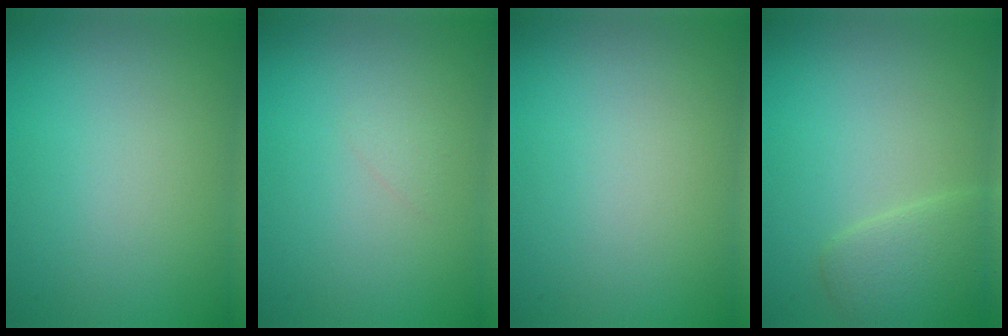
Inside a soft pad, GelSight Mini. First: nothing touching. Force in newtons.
{"total": 0.6, "press": 0.6, "slide": 0.0}
{"total": 0.0}
{"total": 2.6, "press": 2.6, "slide": 0.2}